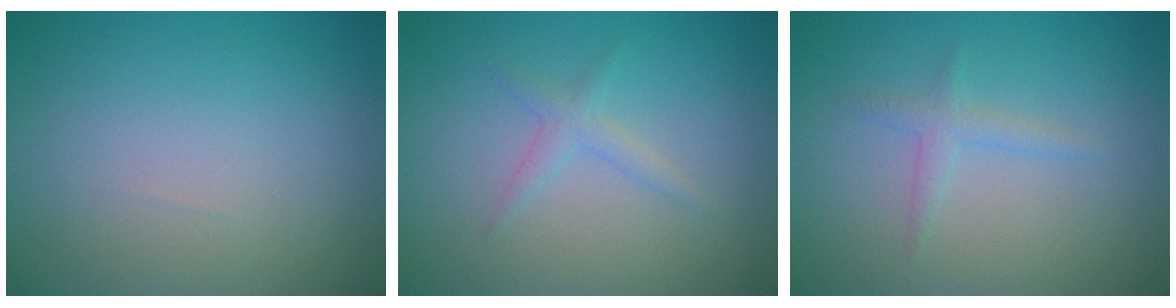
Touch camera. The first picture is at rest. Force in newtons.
{"total": 1.3, "press": 1.3, "slide": 0.0}
{"total": 0.7, "press": 0.6, "slide": 0.1}